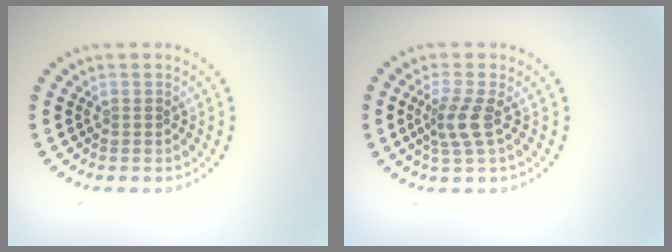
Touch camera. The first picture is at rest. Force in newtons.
{"total": 2.4, "press": 1.8, "slide": 1.6}